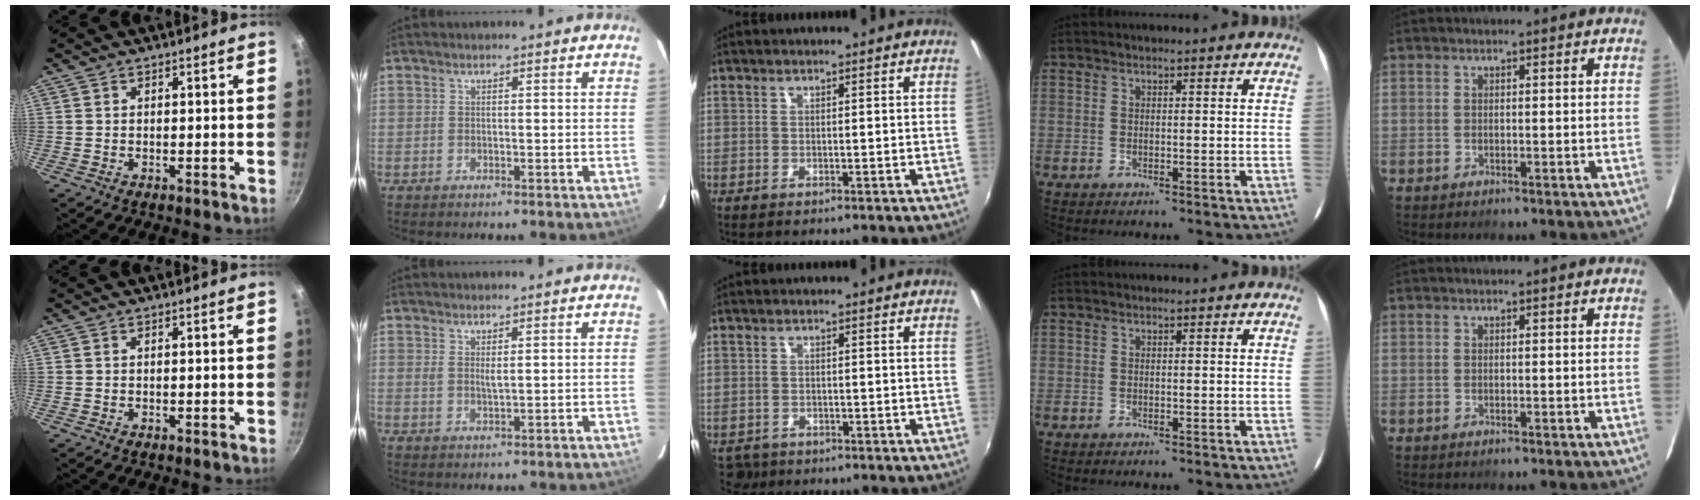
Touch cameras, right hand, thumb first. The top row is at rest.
{"index": {"total": 1.6, "force": [0.6, 0.3, 1.4], "torque": [-0.023, -0.002, 0.011]}, "middle": {"total": 2.9, "force": [-1.8, 2.2, 0.8], "torque": [-0.021, -0.007, -0.026]}}